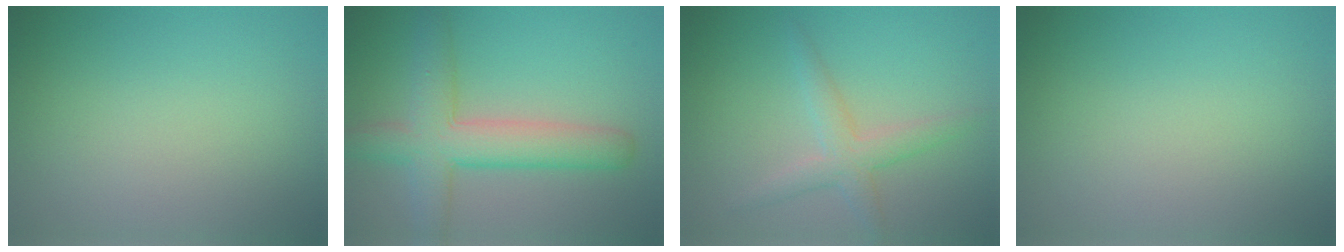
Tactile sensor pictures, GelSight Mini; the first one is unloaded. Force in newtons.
{"total": 6.4, "press": 6.4, "slide": 0.2}
{"total": 2.8, "press": 2.8, "slide": 0.1}
{"total": 0.0}